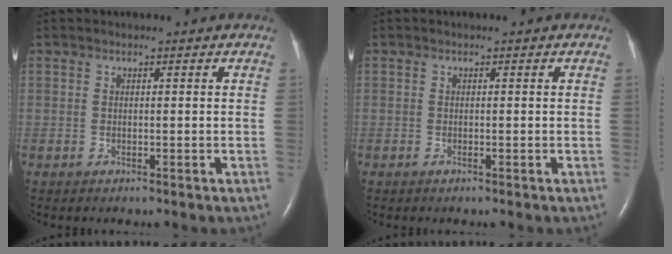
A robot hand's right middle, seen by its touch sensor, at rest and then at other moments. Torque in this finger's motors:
{"motor_torque": [-0.62, 0.15, -0.02, -0.01]}